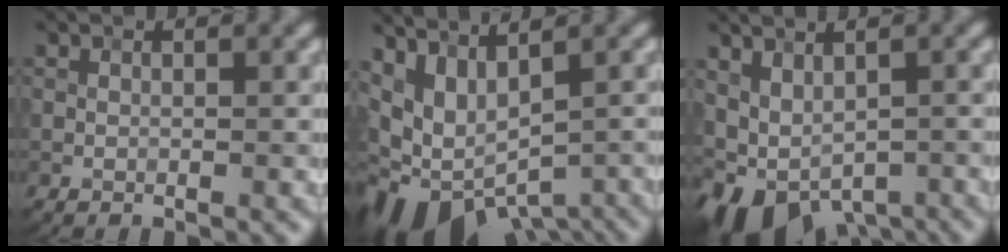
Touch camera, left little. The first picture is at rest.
{"total": 7.2, "force": [-2.3, 3.8, 5.7], "torque": [-0.094, -0.013, -0.026]}
{"total": 5.9, "force": [-2.5, 3.6, 4.0], "torque": [-0.062, -0.010, -0.033]}